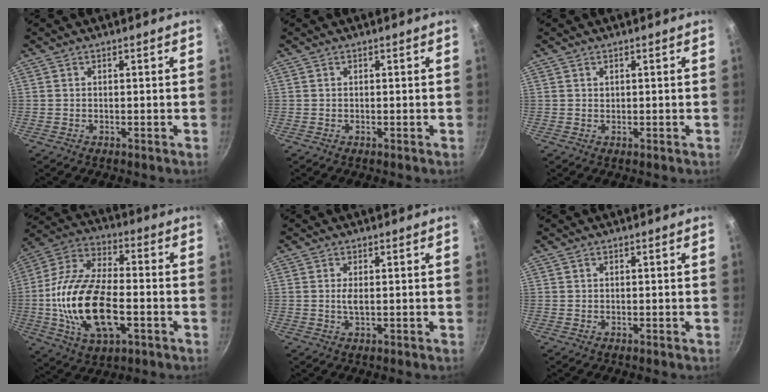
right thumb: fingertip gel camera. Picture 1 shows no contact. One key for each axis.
{"total": 0.0}
{"total": 0.5, "fx": 0.4, "fy": 0.3, "fz": 0.1, "tx": -0.001, "ty": -0.004, "tz": 0.006}
{"total": 21.1, "fx": -4.0, "fy": 10.8, "fz": 17.7, "tx": -0.335, "ty": 0.026, "tz": -0.078}
{"total": 1.8, "fx": 0.2, "fy": 0.5, "fz": 1.7, "tx": -0.036, "ty": -0.002, "tz": 0.005}
{"total": 0.0}